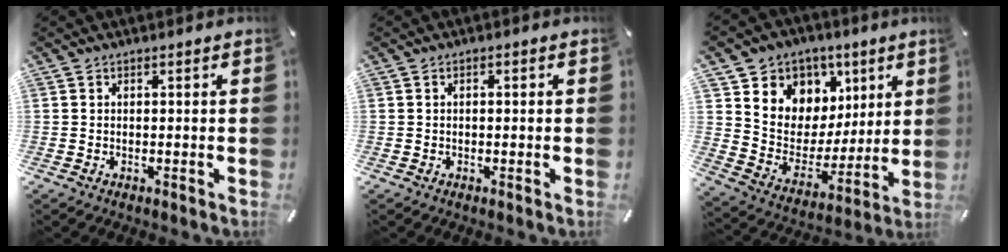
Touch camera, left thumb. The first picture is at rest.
{"total": 0.8, "force": [-0.1, 0.5, 0.6], "torque": [-0.010, 0.003, -0.003]}
{"total": 9.8, "force": [3.9, 9.0, 0.6], "torque": [-0.008, -0.052, 0.076]}